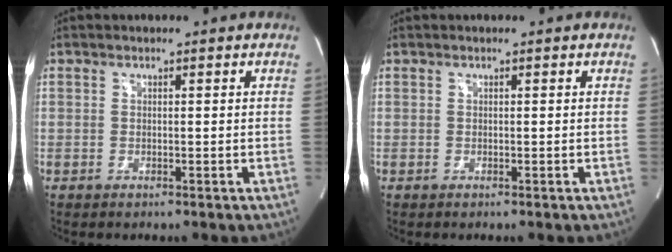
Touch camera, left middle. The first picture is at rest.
{"total": 0.0}